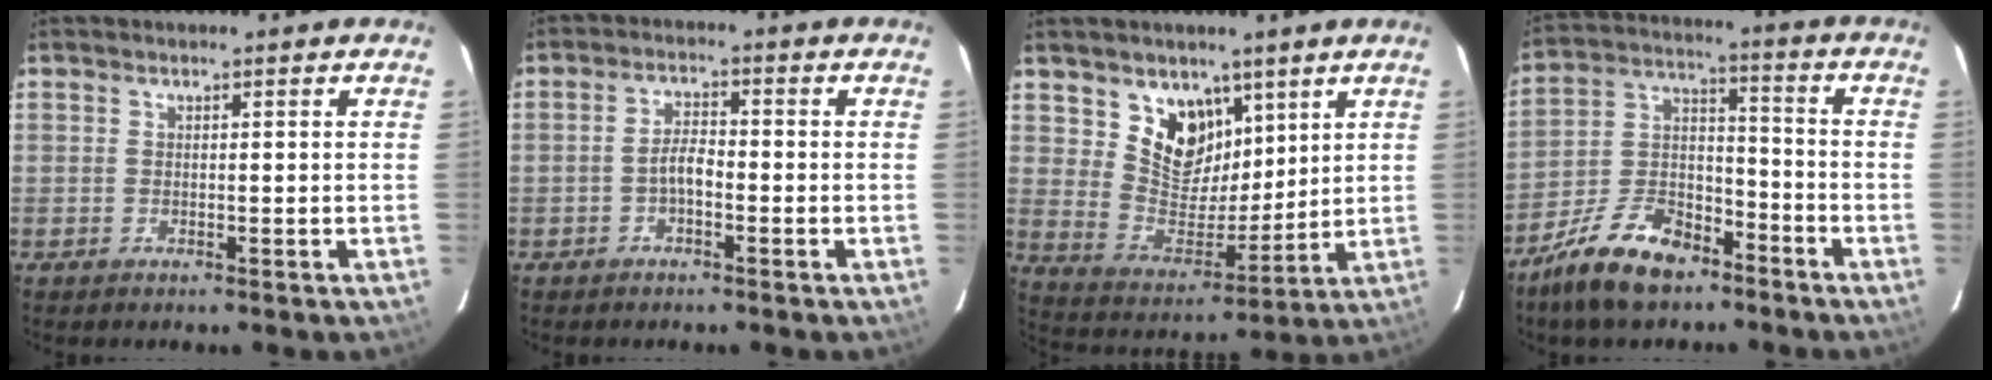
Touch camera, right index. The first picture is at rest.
{"total": 3.0, "force": [-1.5, 1.2, 2.4], "torque": [-0.050, 0.010, -0.028]}
{"total": 11.2, "force": [6.6, 7.9, 4.3], "torque": [-0.076, -0.016, 0.132]}
{"total": 14.5, "force": [-10.1, 6.8, 7.8], "torque": [-0.172, 0.014, -0.181]}